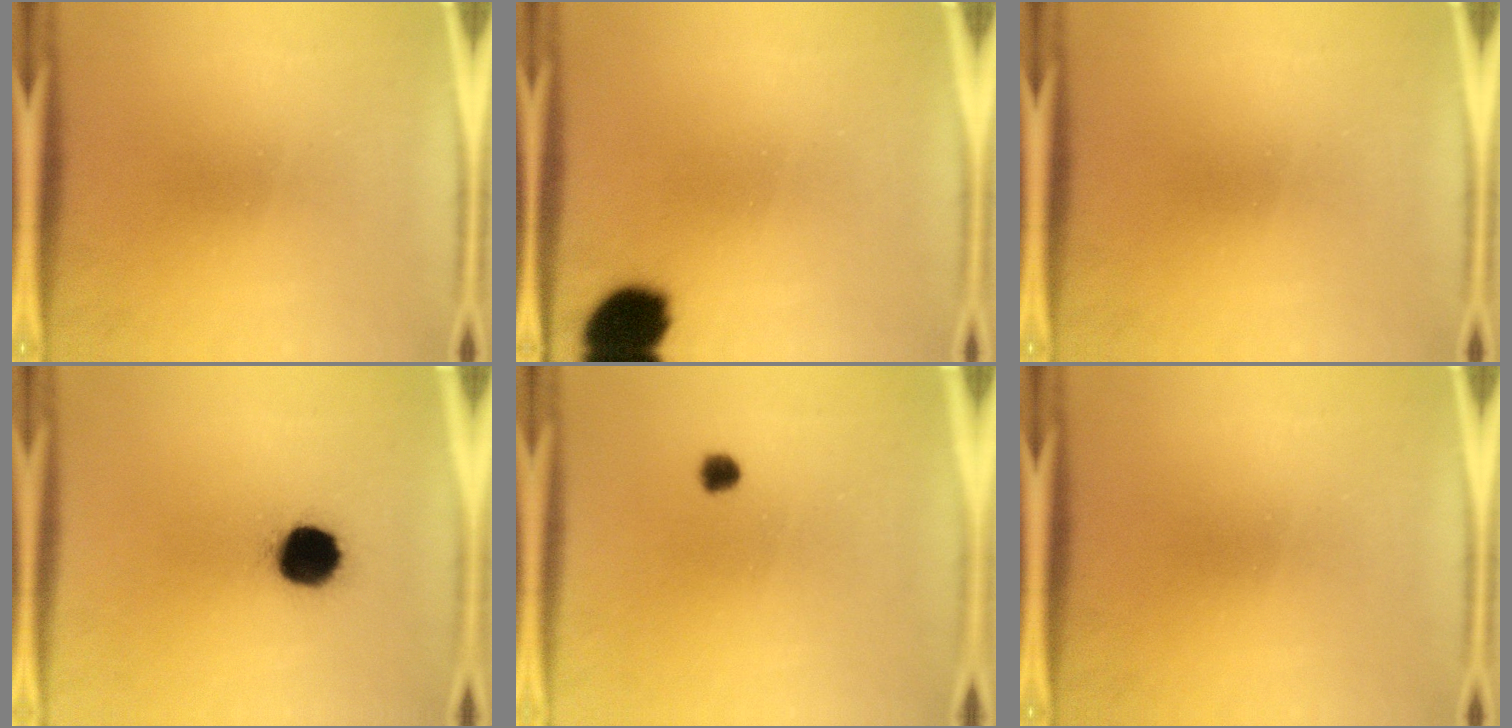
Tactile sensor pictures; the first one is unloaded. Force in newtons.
{"total": 11.9}
{"total": 0.0}
{"total": 11.5}
{"total": 2.3}
{"total": 0.0}